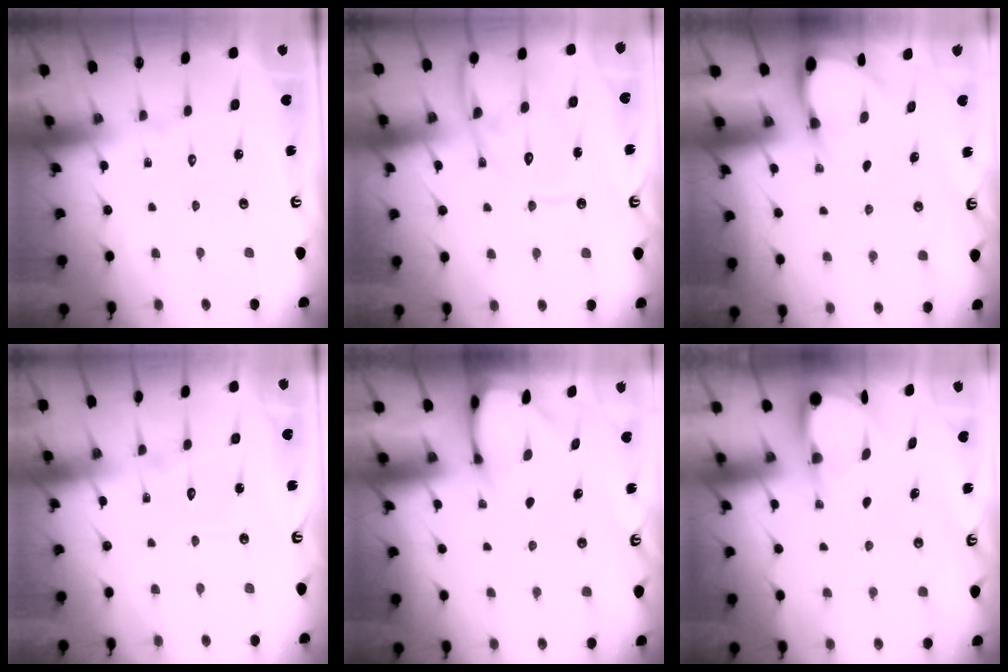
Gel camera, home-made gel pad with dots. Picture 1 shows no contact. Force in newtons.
{"total": 13.8, "press": 13.7, "slide": 1.5}
{"total": 3.6, "press": 3.6, "slide": 0.2}
{"total": 5.1, "press": 5.0, "slide": 0.5}
{"total": 2.4, "press": 2.4, "slide": 0.3}
{"total": 3.9, "press": 3.9, "slide": 0.3}